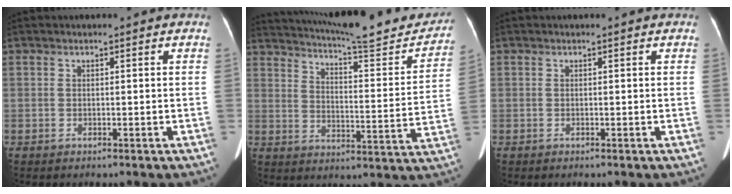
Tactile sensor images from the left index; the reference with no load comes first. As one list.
[{"total": 21.8, "force": [19.8, 2.6, 8.7], "torque": [-0.135, -0.040, 0.257]}, {"total": 0.0}]